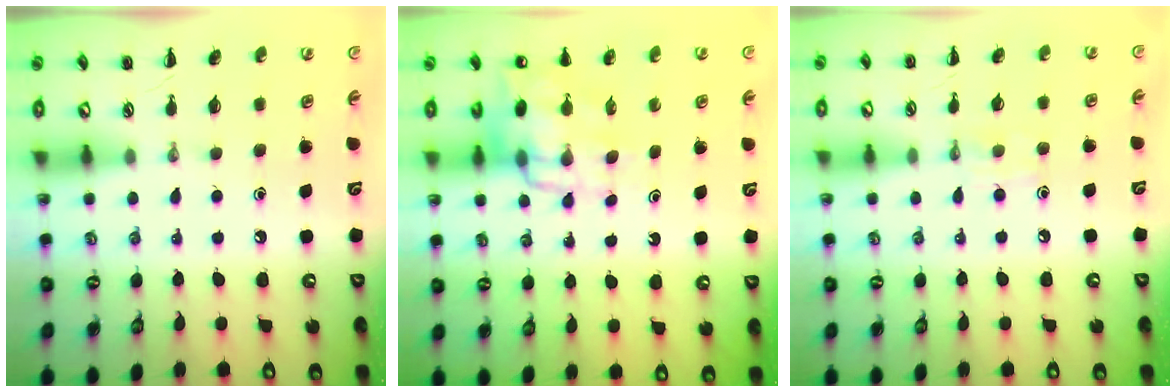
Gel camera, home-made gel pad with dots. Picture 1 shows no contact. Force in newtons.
{"total": 12.0, "press": 11.6, "slide": 3.0}
{"total": 4.8, "press": 4.6, "slide": 1.3}